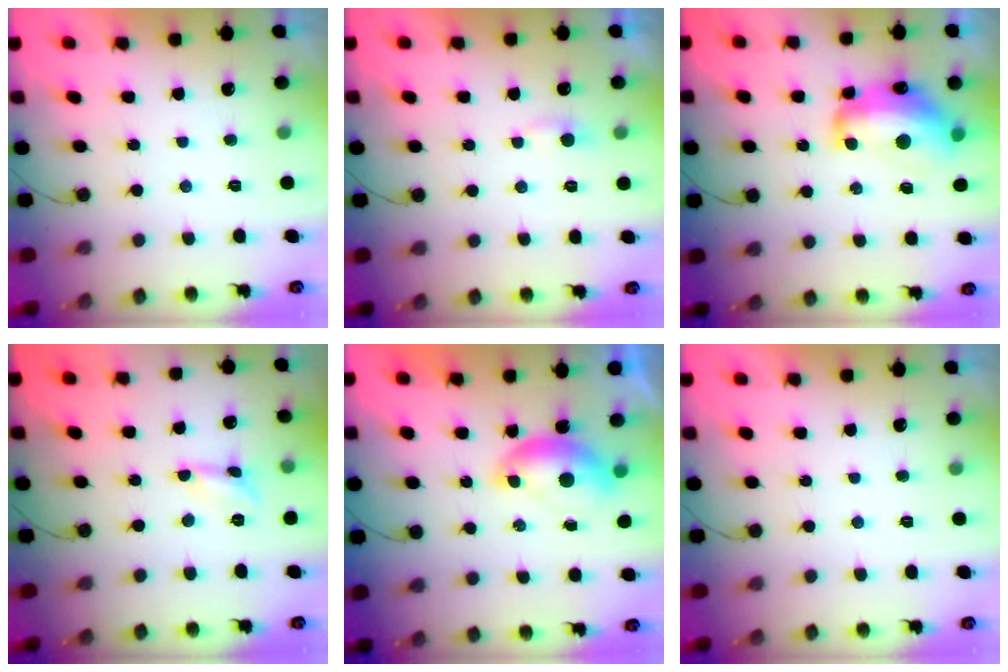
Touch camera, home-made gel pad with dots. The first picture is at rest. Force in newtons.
{"total": 3.0, "press": 3.0, "slide": 0.3}
{"total": 15.0, "press": 14.9, "slide": 1.2}
{"total": 2.8, "press": 2.7, "slide": 0.3}
{"total": 8.0, "press": 7.9, "slide": 1.3}
{"total": 0.0}